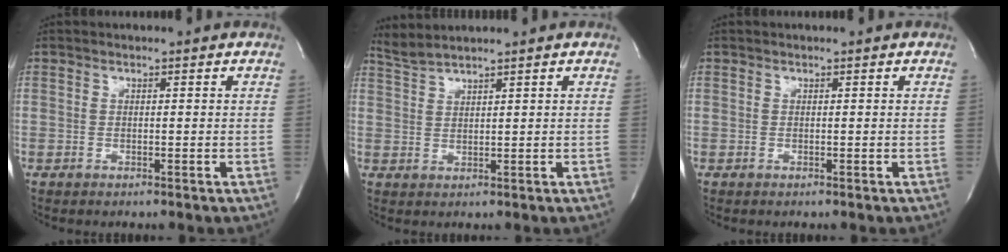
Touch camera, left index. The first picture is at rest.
{"total": 2.7, "force": [2.5, -0.9, 0.3], "torque": [-0.014, 0.008, 0.060]}
{"total": 0.0}